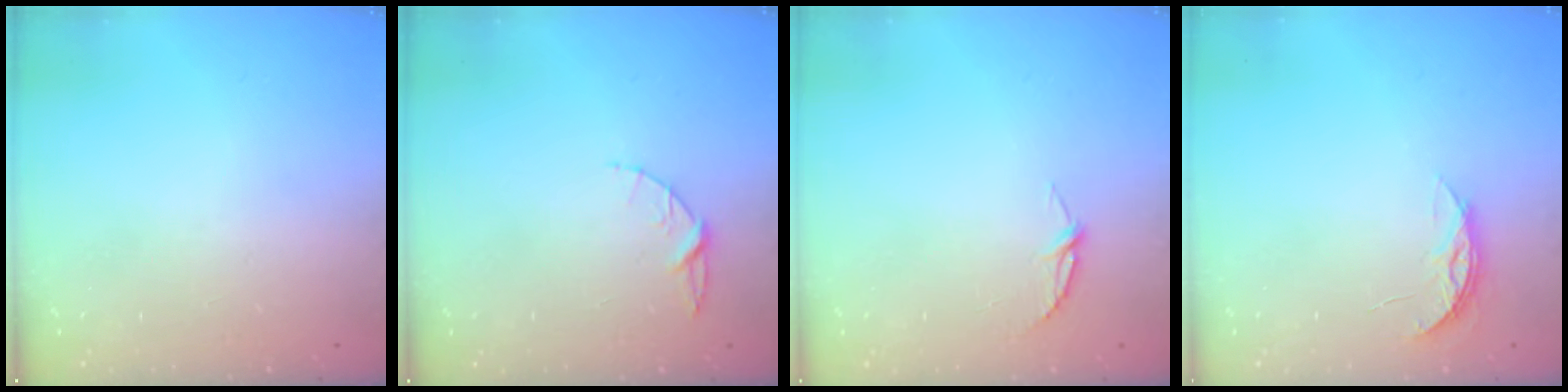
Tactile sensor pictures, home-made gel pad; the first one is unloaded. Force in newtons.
{"total": 5.1, "press": 5.1, "slide": 0.4}
{"total": 4.2, "press": 4.2, "slide": 0.5}
{"total": 4.5, "press": 4.5, "slide": 0.4}